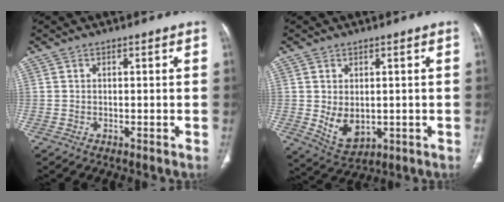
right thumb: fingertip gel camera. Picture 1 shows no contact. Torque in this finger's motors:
{"motor_torque": [-0.54, 0.64, -0.08, 0.05, 0.25]}